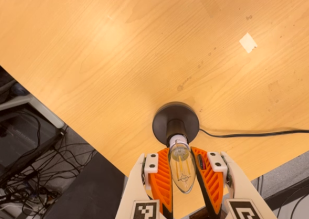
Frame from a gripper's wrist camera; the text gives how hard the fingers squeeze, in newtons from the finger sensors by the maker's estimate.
{"total": 14.5, "left": 15.3, "right": 13.8}